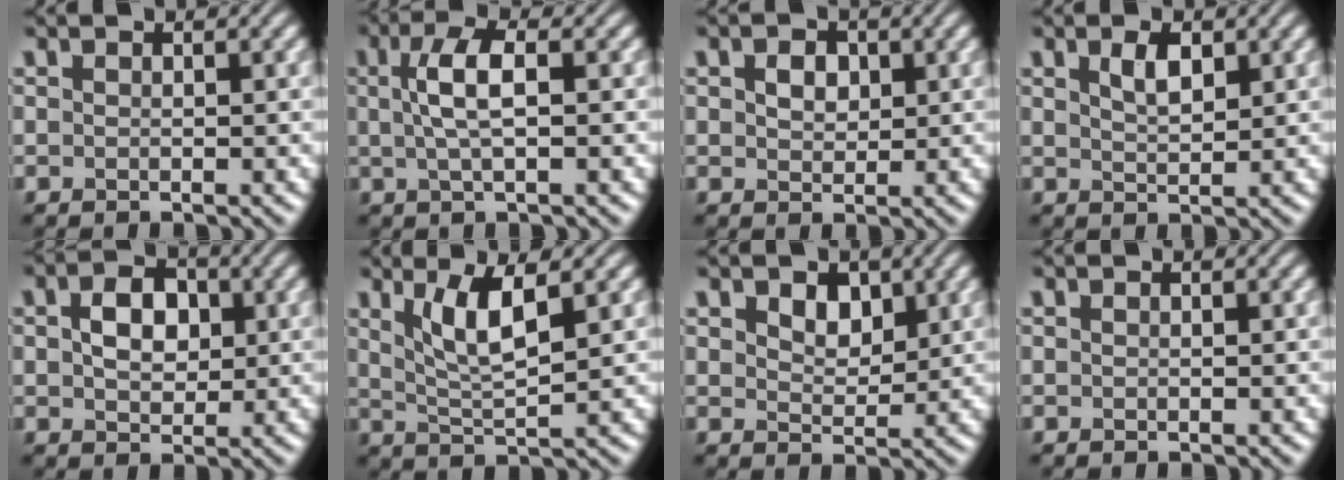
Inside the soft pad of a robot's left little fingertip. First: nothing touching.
{"total": 3.6, "force": [0.6, 1.0, 3.4], "torque": [-0.068, 0.007, 0.009]}
{"total": 2.1, "force": [0.7, 1.5, 1.3], "torque": [-0.026, -0.001, 0.011]}
{"total": 2.2, "force": [1.1, 0.9, 1.6], "torque": [-0.032, 0.001, 0.023]}
{"total": 3.9, "force": [0.6, 2.7, 2.7], "torque": [-0.054, 0.004, 0.008]}
{"total": 4.4, "force": [1.8, 1.1, 3.9], "torque": [-0.080, -0.007, 0.037]}
{"total": 2.6, "force": [1.3, 1.7, 1.6], "torque": [-0.031, -0.003, 0.019]}
{"total": 0.0}